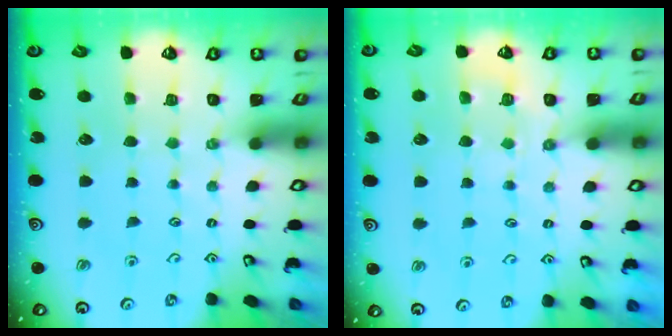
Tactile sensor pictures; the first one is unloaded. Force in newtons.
{"total": 5.6, "press": 5.5, "slide": 0.9}